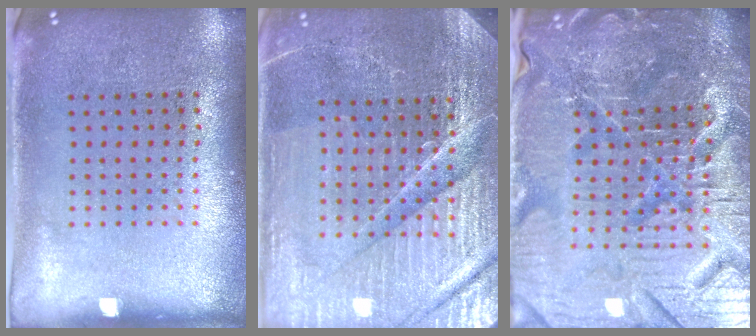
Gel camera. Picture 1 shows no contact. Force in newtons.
{"total": 5.5, "press": 5.0, "slide": 2.2}
{"total": 6.6, "press": 6.0, "slide": 2.8}